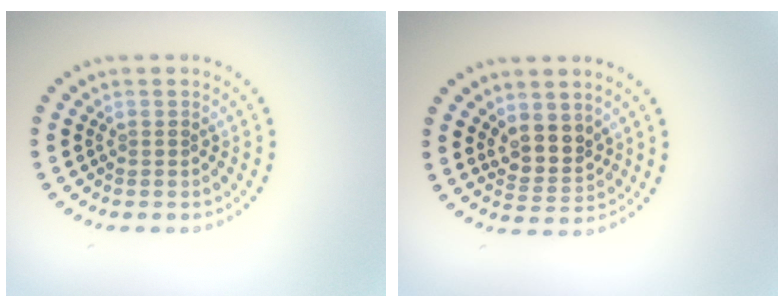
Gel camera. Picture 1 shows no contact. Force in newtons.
{"total": 3.0, "press": 2.5, "slide": 1.6}